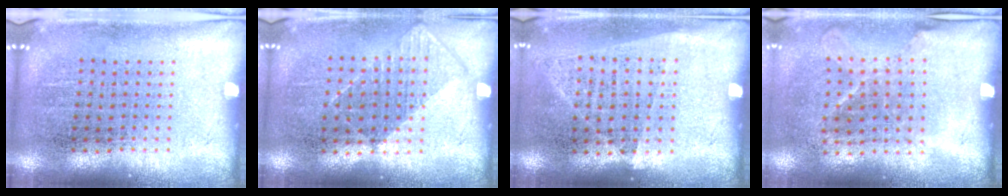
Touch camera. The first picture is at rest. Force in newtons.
{"total": 0.6, "press": 0.4, "slide": 0.4}
{"total": 1.0, "press": 0.9, "slide": 0.4}
{"total": 1.2, "press": 0.9, "slide": 0.9}